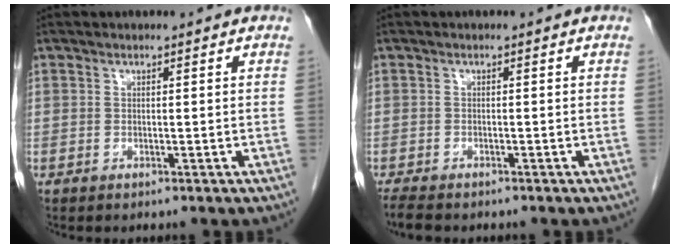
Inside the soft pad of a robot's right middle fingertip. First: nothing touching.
{"total": 3.2, "force": [-2.7, 0.8, 1.5], "torque": [-0.030, -0.009, -0.040]}